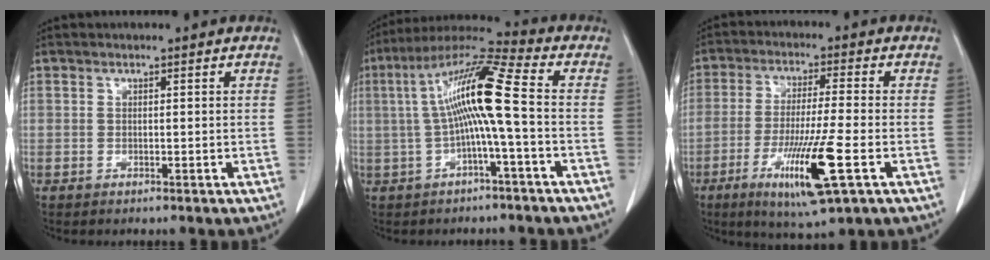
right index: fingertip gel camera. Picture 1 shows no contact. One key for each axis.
{"total": 11.7, "fx": -0.1, "fy": -0.2, "fz": 11.7, "tx": -0.216, "ty": 0.033, "tz": -0.008}
{"total": 12.7, "fx": -5.0, "fy": 0.4, "fz": 11.7, "tx": -0.221, "ty": -0.029, "tz": -0.084}